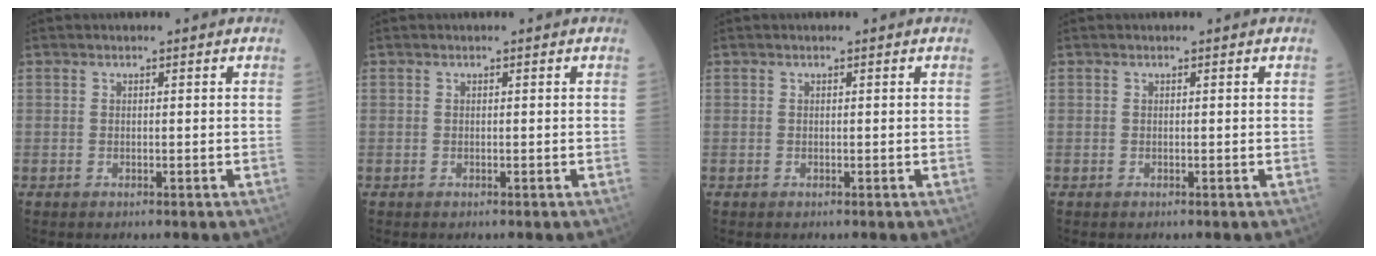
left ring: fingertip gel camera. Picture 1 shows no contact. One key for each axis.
{"total": 0.0}
{"total": 0.0}
{"total": 0.0}